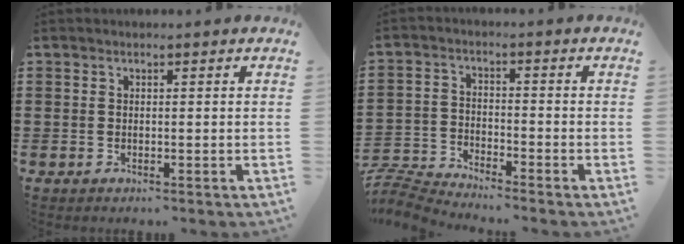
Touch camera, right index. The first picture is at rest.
{"total": 4.7, "force": [-4.7, 0.1, 0.4], "torque": [-0.030, -0.005, -0.102]}